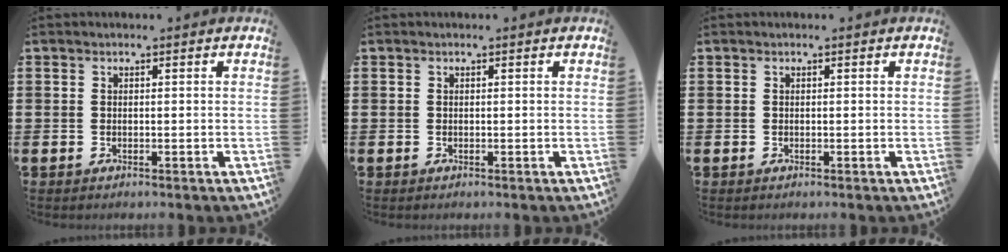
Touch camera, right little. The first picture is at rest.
{"total": 0.0}
{"total": 0.0}